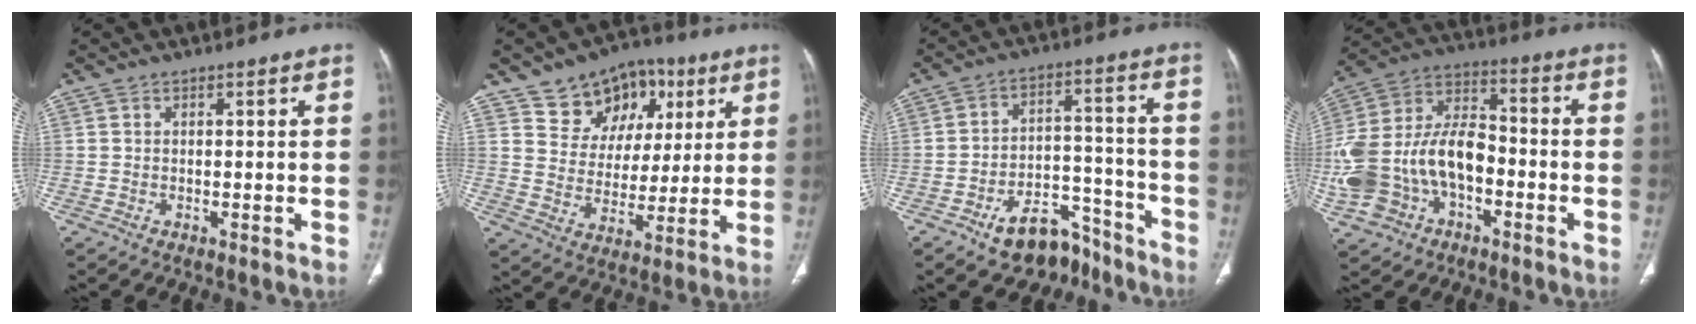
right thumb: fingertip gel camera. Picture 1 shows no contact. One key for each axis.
{"total": 14.3, "fx": 7.6, "fy": 10.4, "fz": 6.3, "tx": -0.053, "ty": -0.018, "tz": 0.127}
{"total": 11.6, "fx": -8.3, "fy": 6.4, "fz": 4.9, "tx": -0.038, "ty": 0.083, "tz": -0.126}
{"total": 20.9, "fx": -5.1, "fy": 13.4, "fz": 15.2, "tx": -0.319, "ty": 0.045, "tz": -0.088}